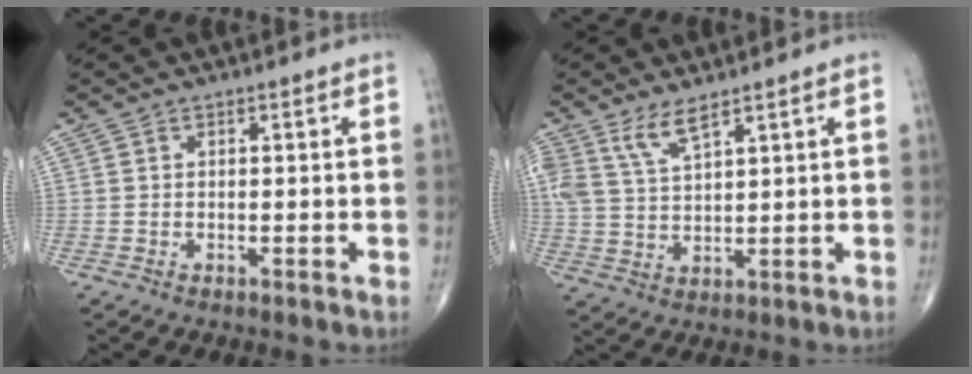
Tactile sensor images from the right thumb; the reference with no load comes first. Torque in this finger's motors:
{"motor_torque": [-0.04, 0.17, 0.67, 0.66, 0.09]}